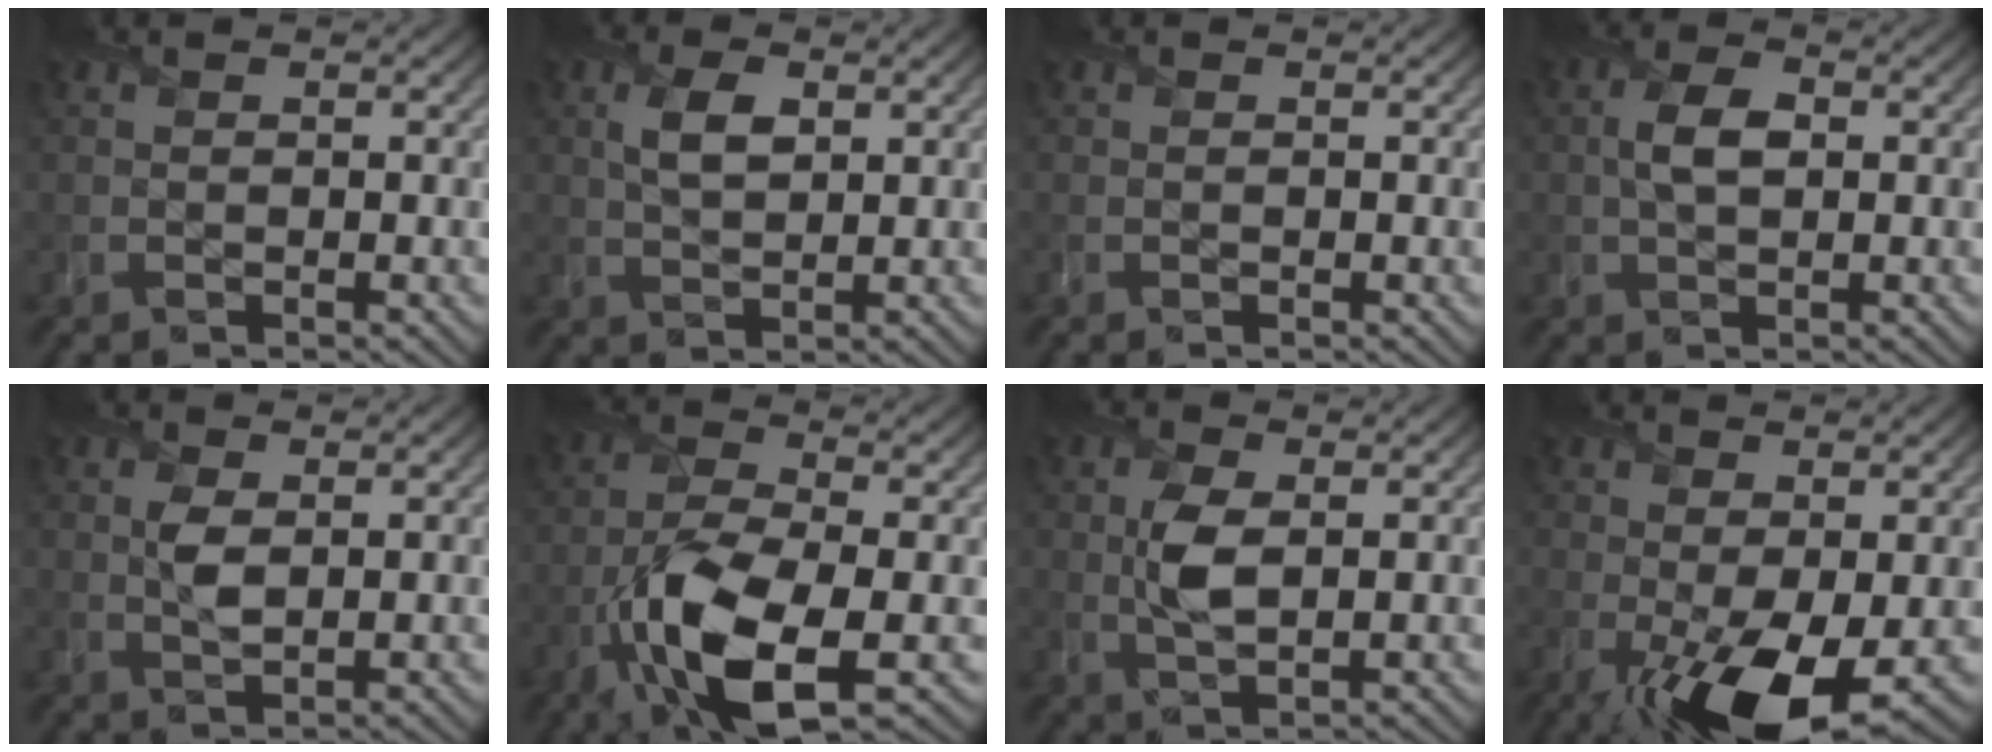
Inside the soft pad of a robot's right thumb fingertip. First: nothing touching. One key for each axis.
{"total": 3.7, "fx": 1.3, "fy": 1.9, "fz": 2.8, "tx": -0.067, "ty": 0.003, "tz": 0.025}
{"total": 0.0}
{"total": 3.5, "fx": 0.4, "fy": 1.9, "fz": 2.9, "tx": -0.067, "ty": 0.003, "tz": 0.004}
{"total": 2.4, "fx": 0.6, "fy": 1.3, "fz": 1.9, "tx": -0.045, "ty": -0.004, "tz": 0.012}
{"total": 10.5, "fx": -4.2, "fy": 3.8, "fz": 8.9, "tx": -0.177, "ty": -0.011, "tz": -0.084}
{"total": 3.5, "fx": 0.9, "fy": 1.6, "fz": 2.9, "tx": -0.065, "ty": 0.000, "tz": 0.018}
{"total": 8.5, "fx": -2.6, "fy": 3.6, "fz": 7.2, "tx": -0.144, "ty": -0.030, "tz": -0.032}